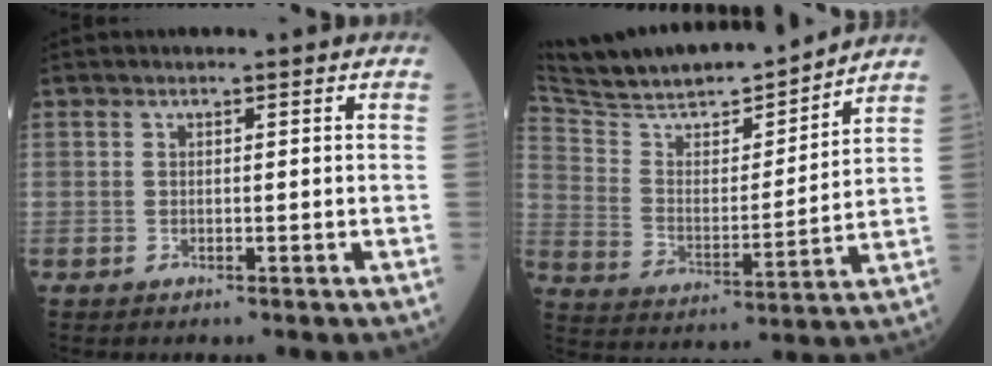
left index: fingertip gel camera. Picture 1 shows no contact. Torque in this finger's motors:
{"motor_torque": [-0.33, -0.83, 0.41, 0.08]}